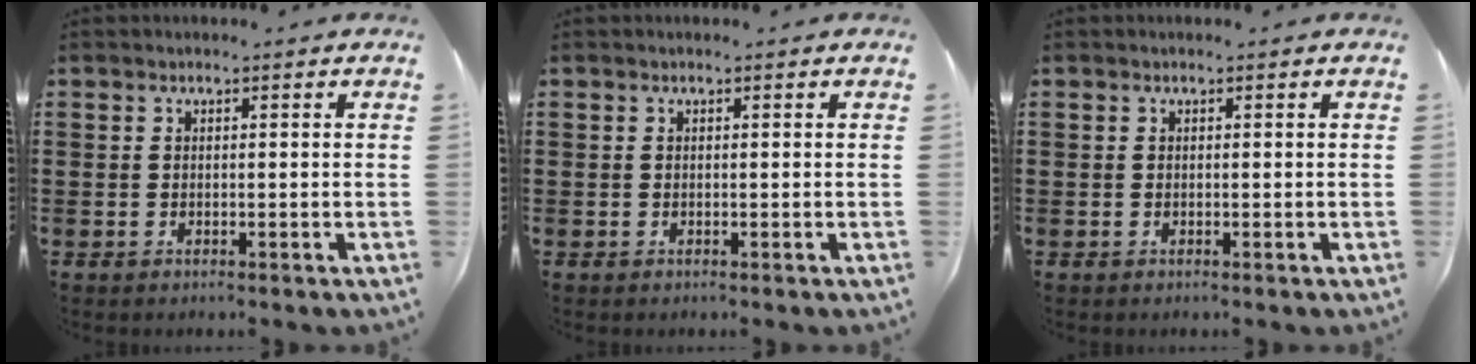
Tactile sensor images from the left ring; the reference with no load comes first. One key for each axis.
{"total": 0.0}
{"total": 0.0}